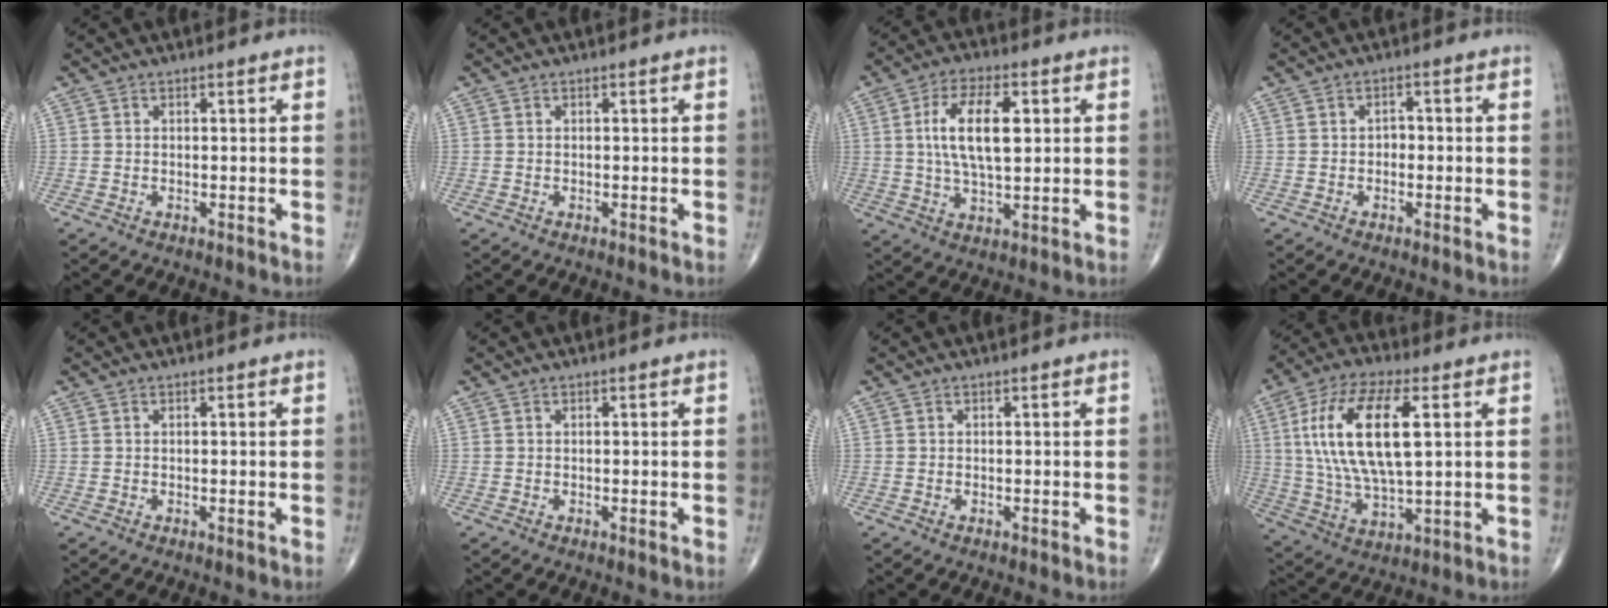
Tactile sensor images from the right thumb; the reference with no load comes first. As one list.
[{"total": 0.0}, {"total": 11.7, "force": [2.2, 5.1, 10.2], "torque": [-0.183, 0.000, 0.040]}, {"total": 1.9, "force": [-0.4, 1.4, 1.3], "torque": [-0.008, 0.008, -0.011]}, {"total": 0.0}, {"total": 0.0}, {"total": 0.0}, {"total": 18.7, "force": [4.2, 7.3, 16.7], "torque": [-0.332, -0.002, 0.077]}]